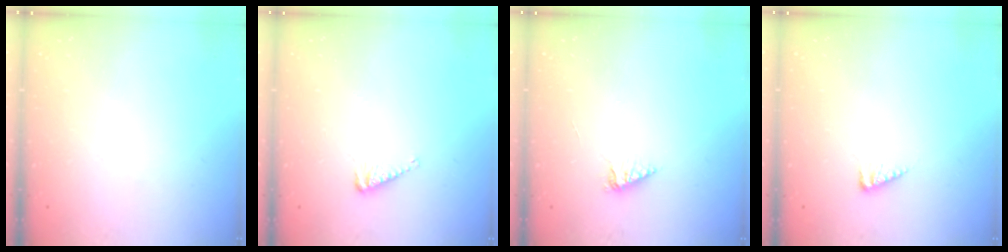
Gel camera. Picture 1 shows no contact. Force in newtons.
{"total": 4.4, "press": 4.4, "slide": 0.4}
{"total": 4.2, "press": 4.2, "slide": 0.3}
{"total": 3.2, "press": 3.2, "slide": 0.5}